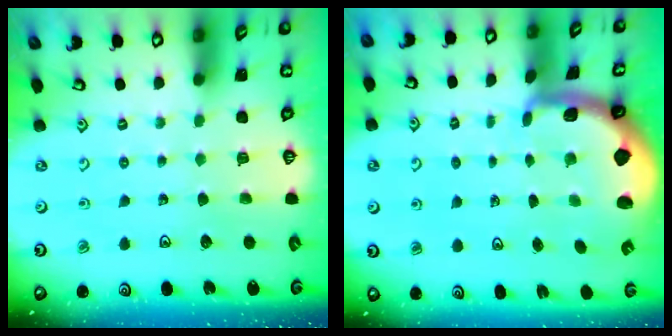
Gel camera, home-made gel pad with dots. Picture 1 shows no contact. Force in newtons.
{"total": 1.7, "press": 1.7, "slide": 0.4}